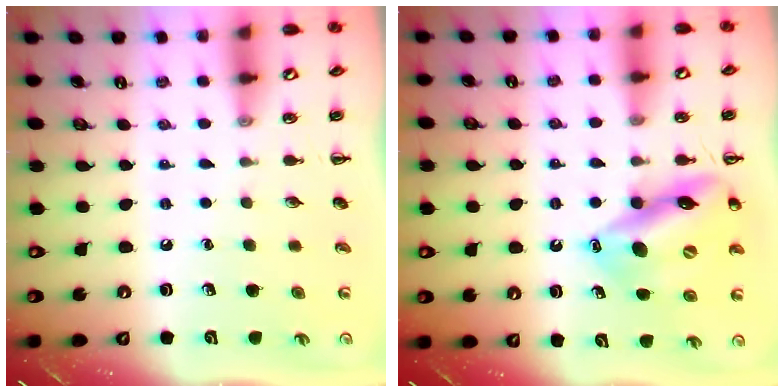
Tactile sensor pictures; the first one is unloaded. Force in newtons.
{"total": 15.3, "press": 14.6, "slide": 4.3}